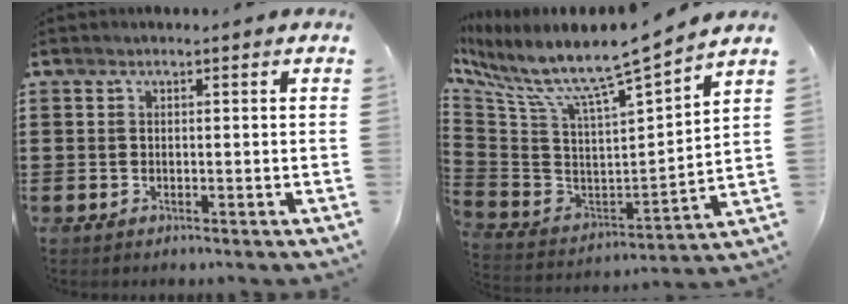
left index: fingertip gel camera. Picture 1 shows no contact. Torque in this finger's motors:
{"motor_torque": [2.14, 0.00, 0.52, 0.21]}